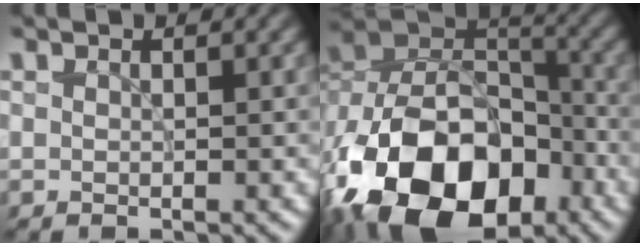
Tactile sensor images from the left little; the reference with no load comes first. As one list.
[{"total": 18.2, "force": [-8.9, 11.8, 10.5], "torque": [-0.186, -0.005, -0.161]}]